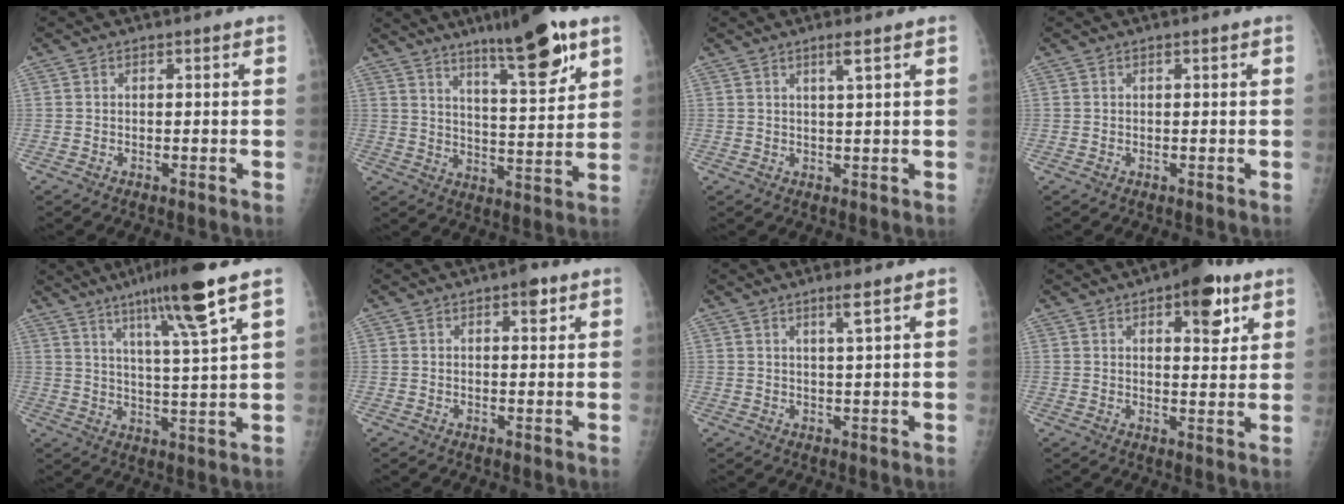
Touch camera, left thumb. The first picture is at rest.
{"total": 14.4, "force": [8.9, 2.5, 11.1], "torque": [-0.158, -0.047, 0.141]}
{"total": 2.6, "force": [1.5, -0.3, 2.2], "torque": [-0.043, -0.010, 0.028]}
{"total": 0.0}
{"total": 12.9, "force": [7.7, -0.1, 10.4], "torque": [-0.175, -0.035, 0.130]}
{"total": 2.8, "force": [1.6, 1.1, 2.0], "torque": [-0.018, -0.004, 0.018]}
{"total": 3.0, "force": [1.7, -0.3, 2.4], "torque": [-0.047, -0.014, 0.034]}
{"total": 9.5, "force": [5.0, 4.0, 7.0], "torque": [-0.069, -0.019, 0.064]}